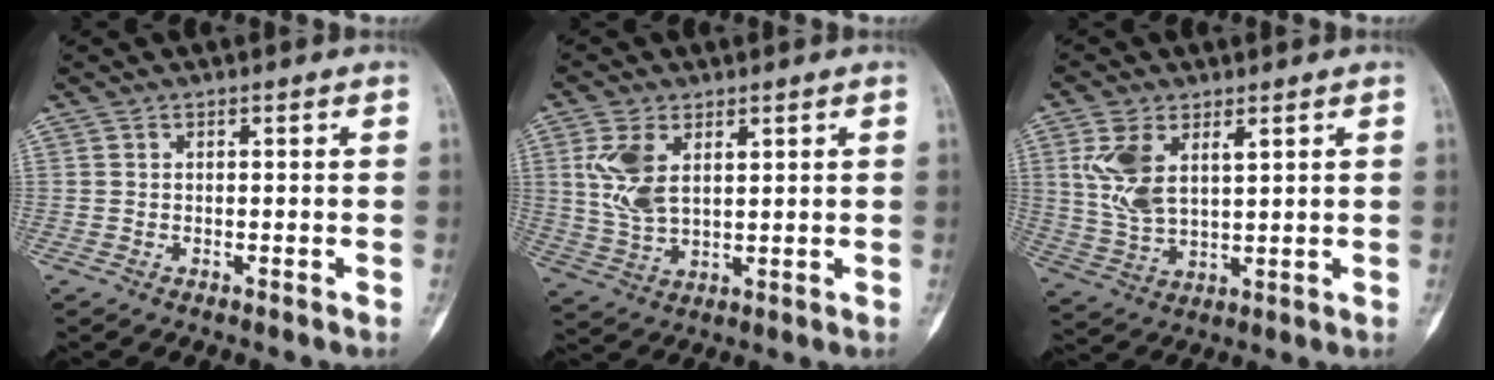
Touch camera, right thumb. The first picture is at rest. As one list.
[{"total": 8.8, "force": [2.9, 5.0, 6.7], "torque": [-0.137, -0.004, 0.066]}, {"total": 9.8, "force": [3.6, 5.3, 7.5], "torque": [-0.151, -0.006, 0.079]}]